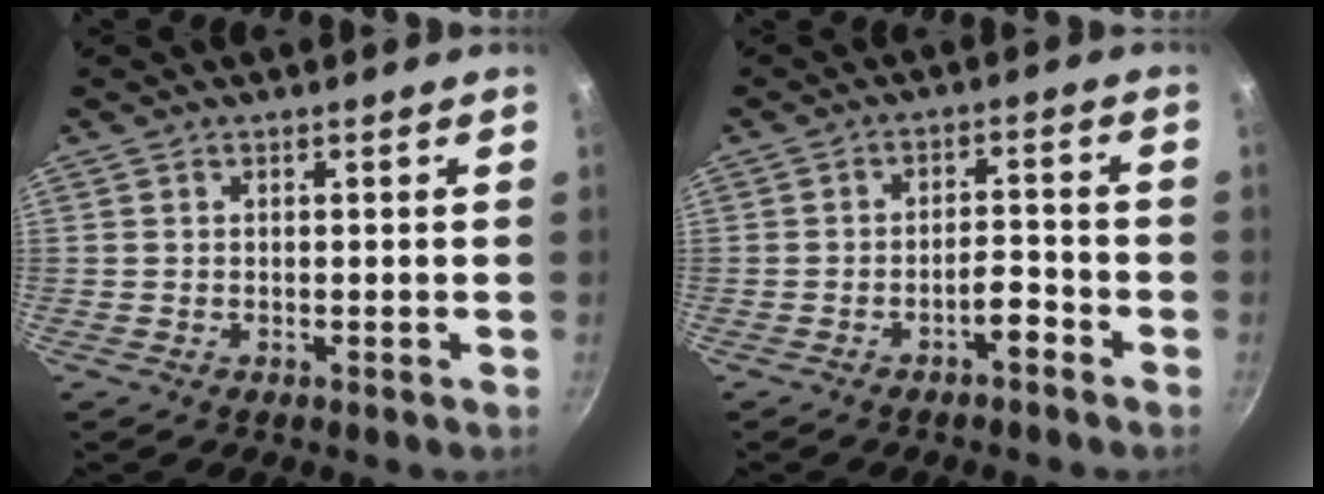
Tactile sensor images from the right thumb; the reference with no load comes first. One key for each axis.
{"total": 4.1, "fx": -2.6, "fy": 1.4, "fz": 2.8, "tx": -0.038, "ty": 0.031, "tz": -0.039}